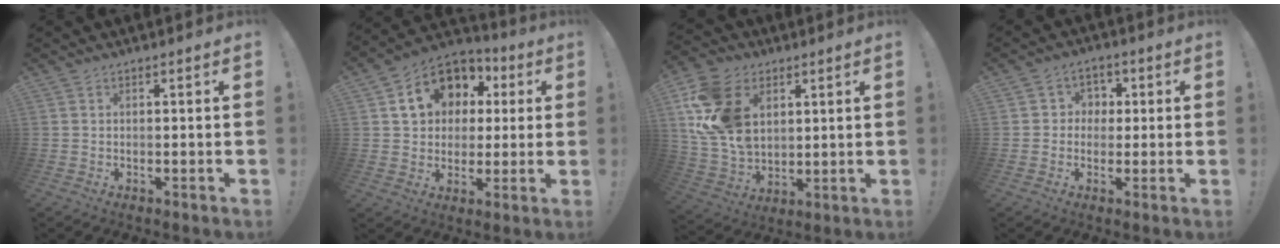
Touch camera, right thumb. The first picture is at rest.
{"total": 15.3, "force": [5.2, 12.3, 7.5], "torque": [-0.115, -0.010, 0.108]}
{"total": 19.4, "force": [6.3, 14.1, 11.7], "torque": [-0.243, -0.027, 0.121]}
{"total": 4.8, "force": [-0.2, 4.7, 1.0], "torque": [-0.019, 0.010, -0.003]}